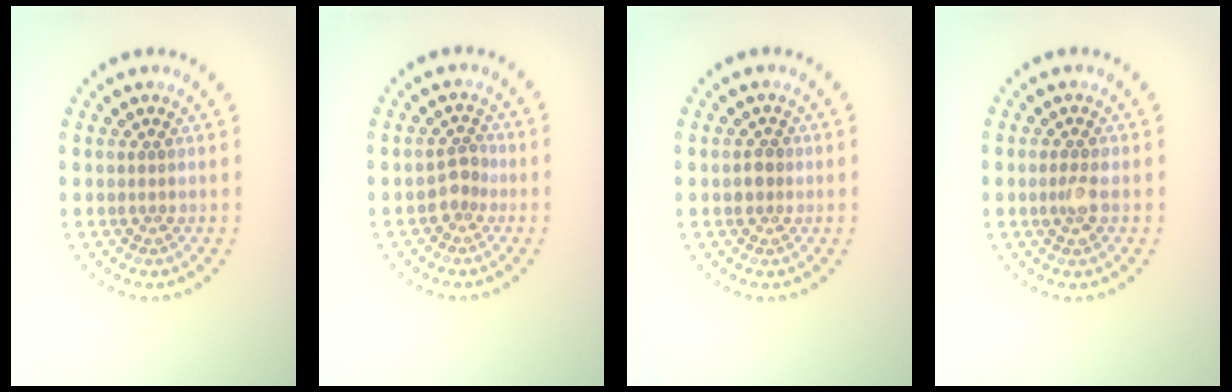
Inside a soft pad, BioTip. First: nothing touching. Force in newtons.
{"total": 1.7, "press": 1.4, "slide": 1.0}
{"total": 1.4, "press": 1.3, "slide": 0.6}
{"total": 1.4, "press": 1.4, "slide": 0.2}